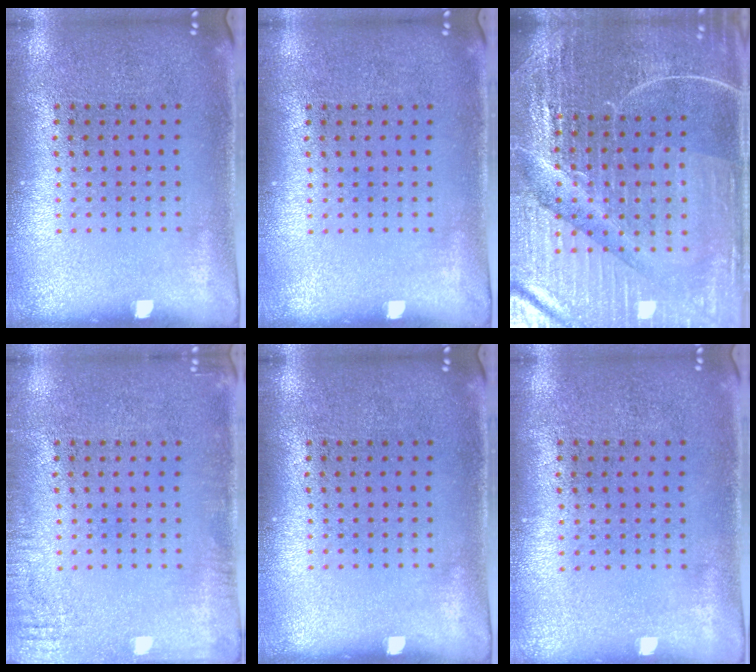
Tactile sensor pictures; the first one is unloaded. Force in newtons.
{"total": 0.0}
{"total": 5.5, "press": 5.1, "slide": 2.1}
{"total": 1.7, "press": 1.7, "slide": 0.2}
{"total": 0.0}
{"total": 0.0}